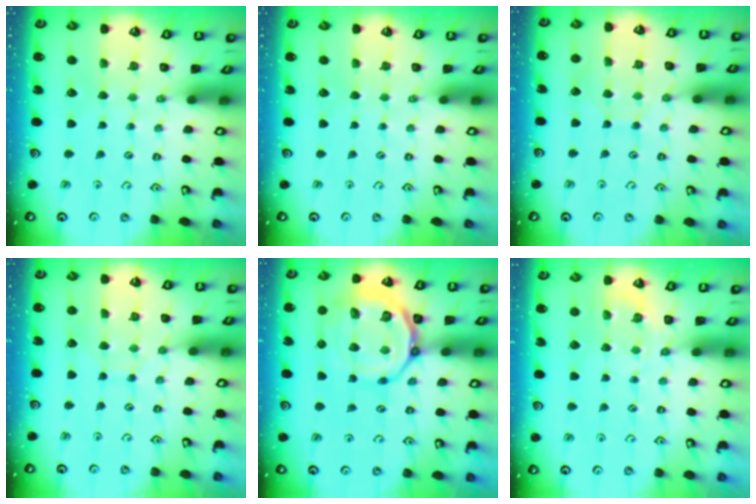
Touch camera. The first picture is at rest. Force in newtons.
{"total": 0.0}
{"total": 5.4, "press": 5.4, "slide": 0.6}
{"total": 4.2, "press": 4.2, "slide": 0.3}
{"total": 15.0, "press": 14.9, "slide": 1.8}
{"total": 4.4, "press": 4.2, "slide": 1.6}